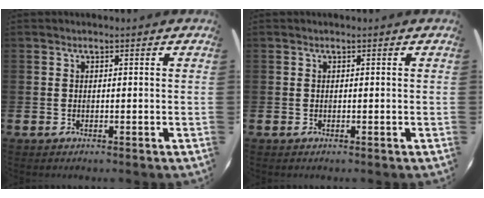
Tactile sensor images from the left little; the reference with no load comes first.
{"total": 0.0}